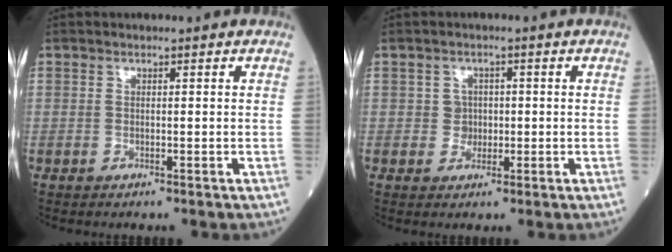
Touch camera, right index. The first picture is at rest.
{"total": 2.1, "force": [0.1, 2.1, 0.3], "torque": [0.000, 0.007, 0.002]}